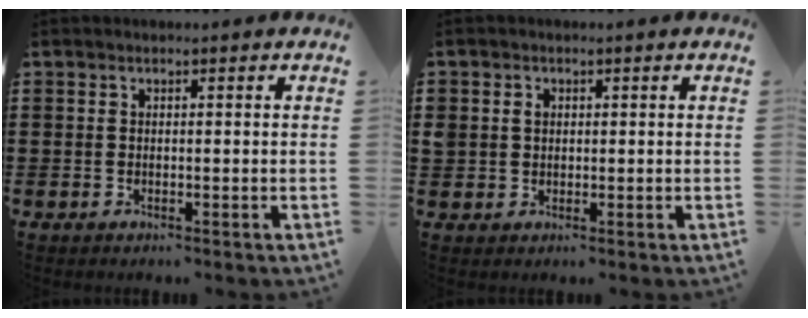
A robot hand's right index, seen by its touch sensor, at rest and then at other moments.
{"total": 1.7, "force": [0.4, 1.6, 0.5], "torque": [-0.015, 0.011, 0.007]}